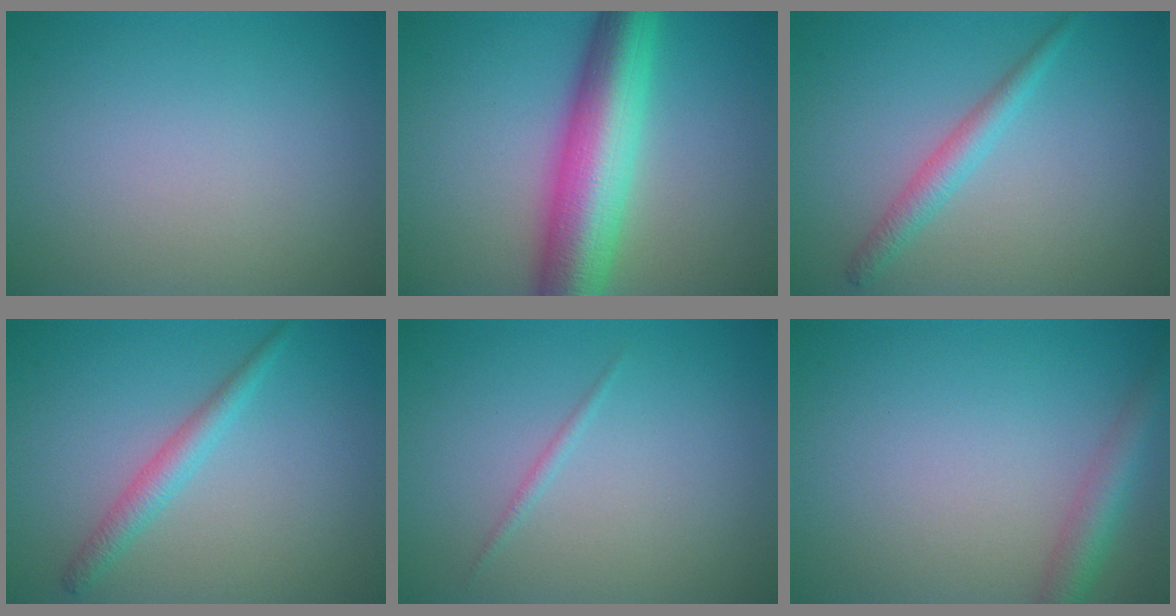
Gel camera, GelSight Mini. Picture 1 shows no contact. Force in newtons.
{"total": 9.6, "press": 9.6, "slide": 0.2}
{"total": 2.2, "press": 2.2, "slide": 0.0}
{"total": 2.2, "press": 2.2, "slide": 0.0}
{"total": 0.6, "press": 0.6, "slide": 0.0}
{"total": 3.0, "press": 3.0, "slide": 0.1}